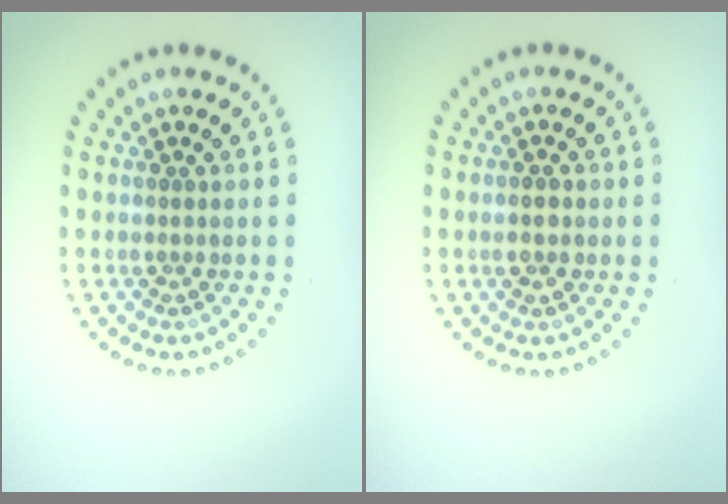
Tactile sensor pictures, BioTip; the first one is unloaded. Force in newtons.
{"total": 1.8, "press": 1.8, "slide": 0.1}